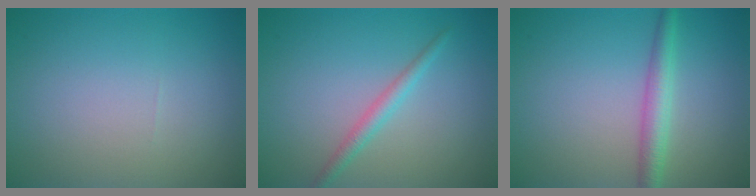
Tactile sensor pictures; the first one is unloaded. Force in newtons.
{"total": 1.7, "press": 1.7, "slide": 0.1}
{"total": 2.7, "press": 2.7, "slide": 0.1}